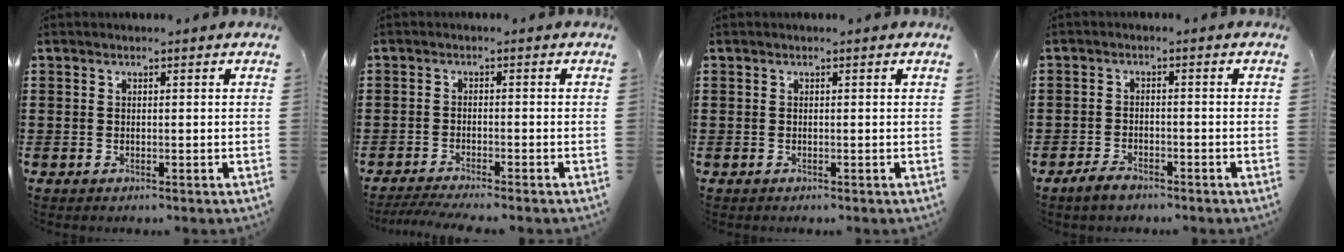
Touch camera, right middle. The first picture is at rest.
{"total": 2.4, "force": [-2.2, -0.1, 1.0], "torque": [-0.021, -0.003, -0.046]}
{"total": 0.0}
{"total": 2.3, "force": [-1.9, 0.8, 1.0], "torque": [-0.026, 0.002, -0.040]}